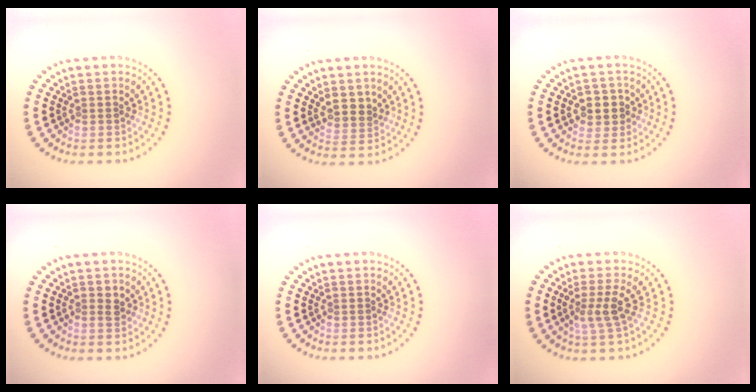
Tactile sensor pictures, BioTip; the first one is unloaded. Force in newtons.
{"total": 1.7, "press": 1.5, "slide": 0.8}
{"total": 2.4, "press": 2.3, "slide": 0.8}
{"total": 1.4, "press": 1.4, "slide": 0.1}
{"total": 0.0}
{"total": 2.5, "press": 2.0, "slide": 1.6}